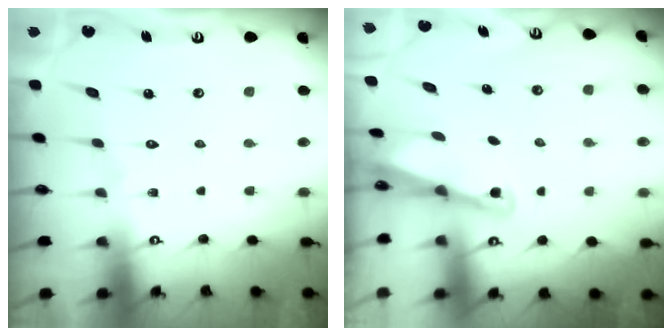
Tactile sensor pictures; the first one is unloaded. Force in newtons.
{"total": 2.3, "press": 2.3, "slide": 0.3}